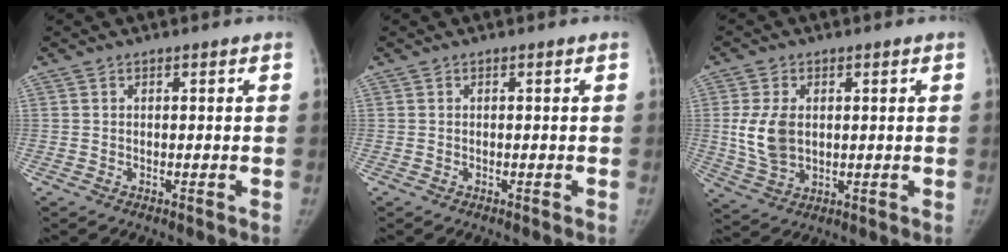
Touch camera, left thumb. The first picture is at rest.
{"total": 0.0}
{"total": 7.9, "force": [0.8, 5.3, 5.8], "torque": [-0.102, -0.011, 0.026]}